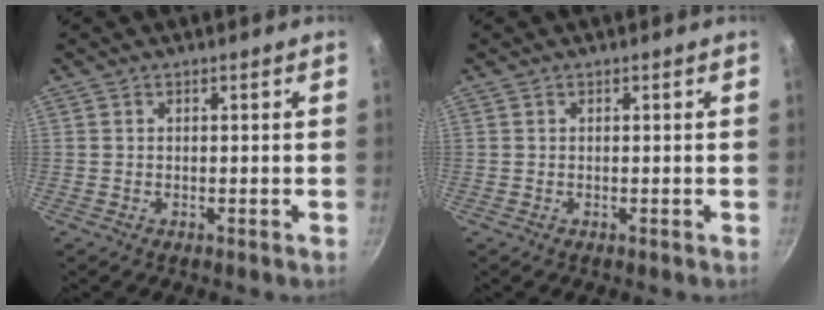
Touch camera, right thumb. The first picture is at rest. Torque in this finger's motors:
{"motor_torque": [0.00, 0.00, 0.00, 0.00, 0.00]}